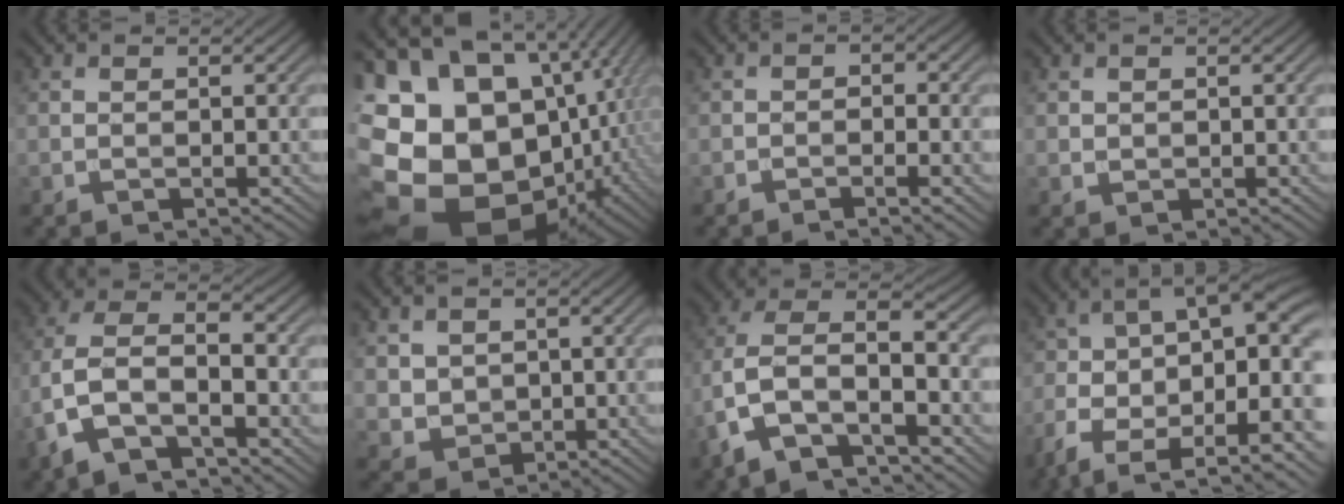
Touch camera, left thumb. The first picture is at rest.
{"total": 22.7, "force": [-3.5, 17.3, 14.2], "torque": [-0.305, -0.032, -0.046]}
{"total": 2.1, "force": [-1.1, 0.7, 1.5], "torque": [-0.023, 0.003, -0.023]}
{"total": 0.9, "force": [0.4, 0.8, 0.3], "torque": [-0.009, -0.003, 0.012]}
{"total": 9.5, "force": [-3.5, 4.8, 7.4], "torque": [-0.169, 0.007, -0.078]}
{"total": 3.6, "force": [1.1, 3.2, 1.3], "torque": [-0.054, -0.015, 0.021]}
{"total": 10.8, "force": [-4.1, 5.2, 8.5], "torque": [-0.186, 0.004, -0.084]}
{"total": 14.3, "force": [-3.3, 8.5, 11.1], "torque": [-0.217, -0.013, -0.045]}